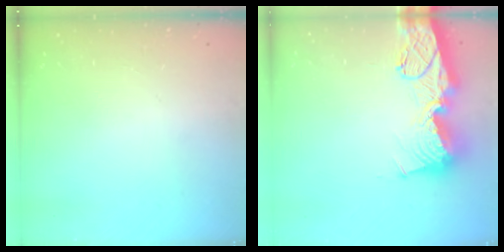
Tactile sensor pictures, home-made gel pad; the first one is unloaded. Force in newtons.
{"total": 19.6, "press": 19.5, "slide": 1.9}